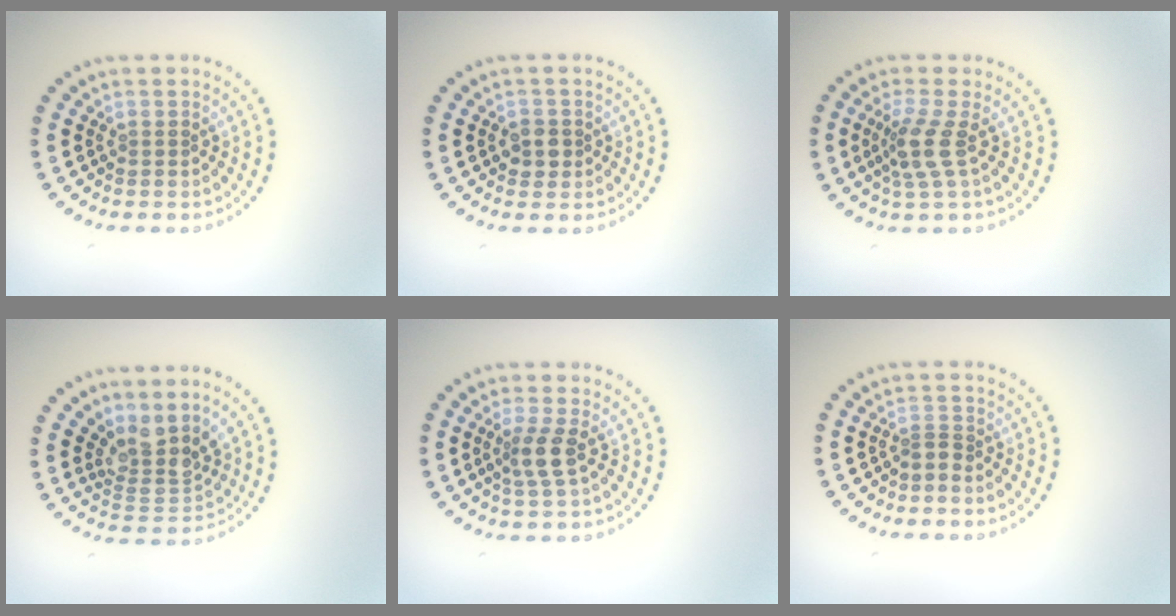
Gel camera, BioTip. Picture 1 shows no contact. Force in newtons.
{"total": 1.6, "press": 1.6, "slide": 0.5}
{"total": 2.7, "press": 2.0, "slide": 1.7}
{"total": 3.8, "press": 2.8, "slide": 2.6}
{"total": 2.3, "press": 2.0, "slide": 1.3}
{"total": 1.1, "press": 0.6, "slide": 0.9}